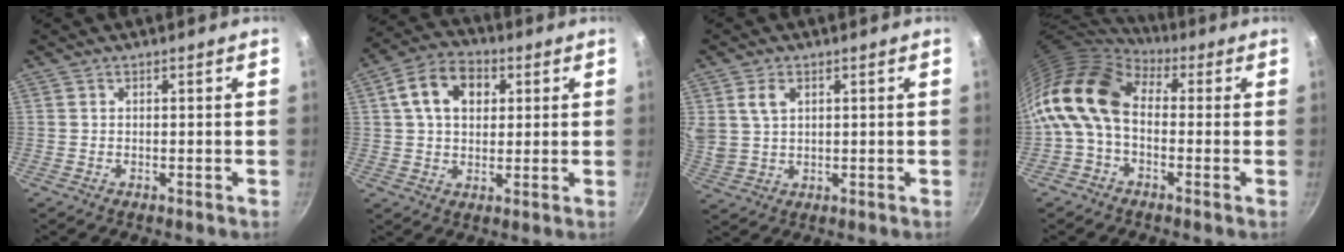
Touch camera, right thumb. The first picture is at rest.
{"total": 11.1, "force": [3.2, 7.8, 7.2], "torque": [-0.106, 0.011, 0.041]}
{"total": 5.7, "force": [2.2, 3.9, 3.6], "torque": [-0.062, -0.005, 0.050]}
{"total": 14.2, "force": [0.1, 9.6, 10.4], "torque": [-0.195, 0.026, -0.019]}